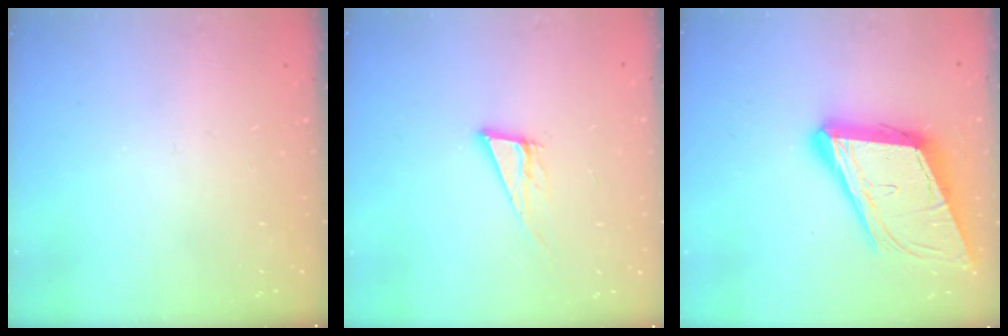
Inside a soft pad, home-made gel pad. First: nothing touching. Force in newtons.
{"total": 9.2, "press": 8.4, "slide": 3.5}
{"total": 18.1, "press": 17.5, "slide": 4.3}